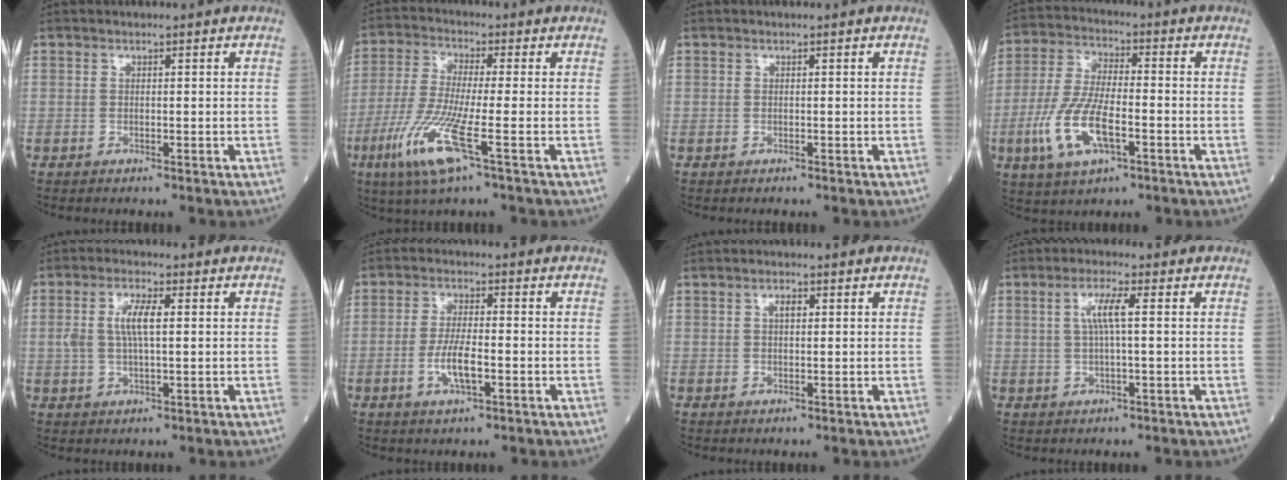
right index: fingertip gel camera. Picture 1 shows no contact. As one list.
[{"total": 10.2, "force": [-4.4, 0.1, 9.2], "torque": [-0.201, -0.026, -0.092]}, {"total": 0.0}, {"total": 11.2, "force": [-3.8, 3.7, 9.8], "torque": [-0.215, -0.005, -0.072]}, {"total": 4.5, "force": [0.7, 0.9, 4.3], "torque": [-0.092, 0.007, 0.014]}, {"total": 5.4, "force": [-1.6, 1.3, 5.0], "torque": [-0.100, -0.001, -0.028]}, {"total": 1.6, "force": [0.5, 0.7, 1.4], "torque": [-0.027, 0.001, 0.009]}, {"total": 4.3, "force": [0.9, 0.1, 4.2], "torque": [-0.086, 0.006, 0.018]}]